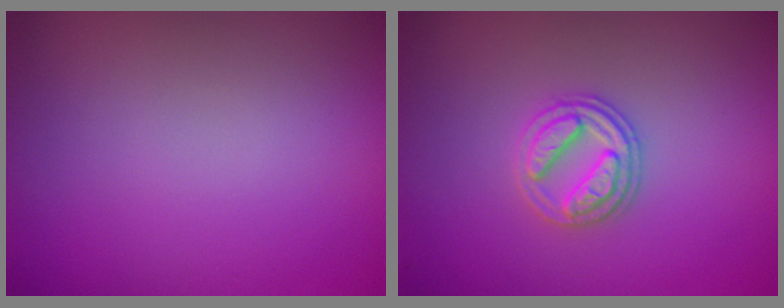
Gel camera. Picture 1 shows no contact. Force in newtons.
{"total": 2.9, "press": 2.8, "slide": 0.9}